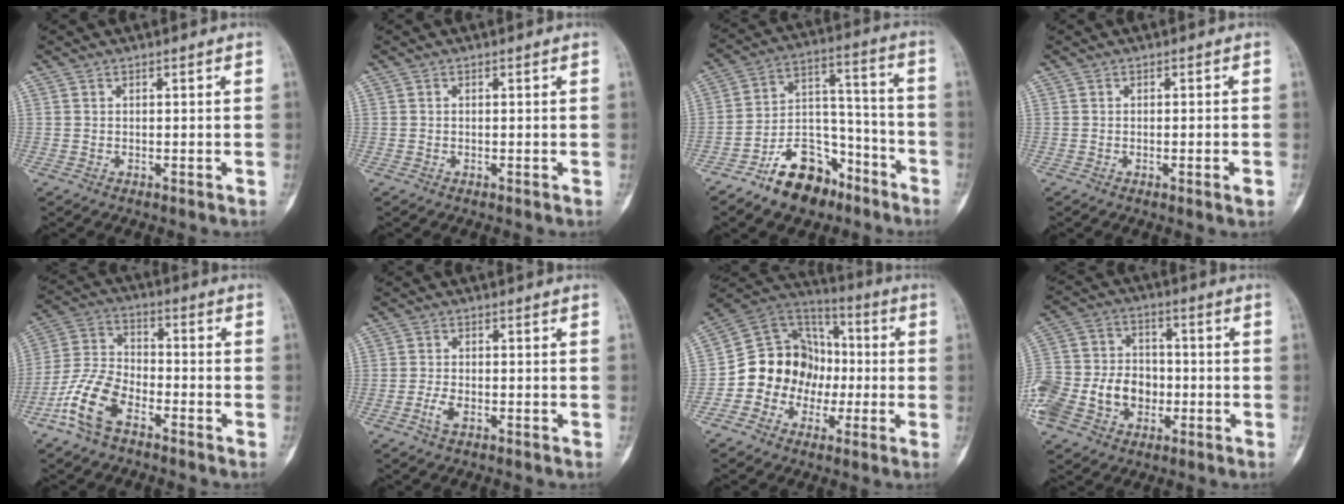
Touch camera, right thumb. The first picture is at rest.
{"total": 0.0}
{"total": 14.4, "force": [-9.8, 8.3, 6.7], "torque": [-0.079, 0.095, -0.171]}
{"total": 2.2, "force": [-0.8, 0.2, 2.0], "torque": [-0.038, -0.001, -0.011]}
{"total": 10.8, "force": [-6.1, 5.7, 7.0], "torque": [-0.149, 0.035, -0.130]}
{"total": 2.5, "force": [-1.2, 1.3, 1.8], "torque": [-0.040, 0.007, -0.027]}
{"total": 15.2, "force": [-2.9, 13.5, 6.4], "torque": [-0.064, 0.065, -0.058]}
{"total": 19.3, "force": [-5.4, 14.6, 11.4], "torque": [-0.241, 0.027, -0.091]}